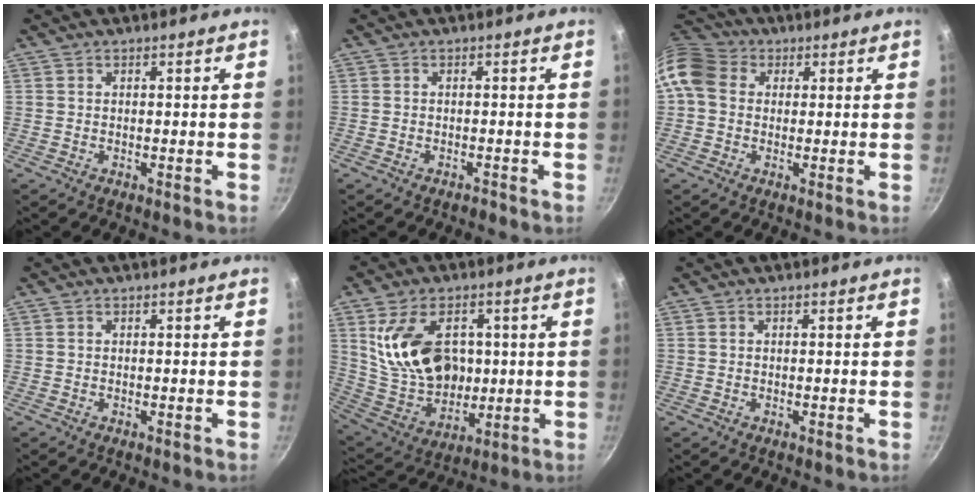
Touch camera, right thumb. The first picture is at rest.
{"total": 0.7, "force": [-0.7, 0.2, 0.1], "torque": [-0.005, 0.010, -0.007]}
{"total": 10.8, "force": [1.7, 8.9, 5.9], "torque": [-0.105, 0.021, 0.013]}
{"total": 0.0}
{"total": 18.3, "force": [3.8, 12.6, 12.8], "torque": [-0.197, -0.019, 0.087]}
{"total": 0.0}